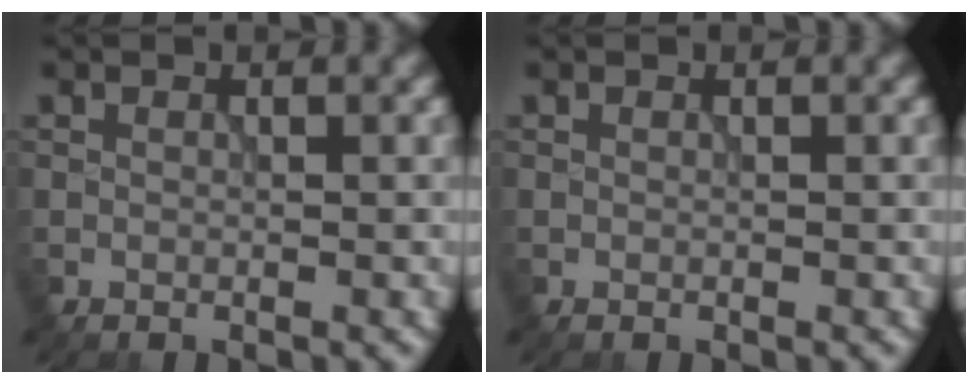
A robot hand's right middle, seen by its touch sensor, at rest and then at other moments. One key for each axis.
{"total": 0.0}